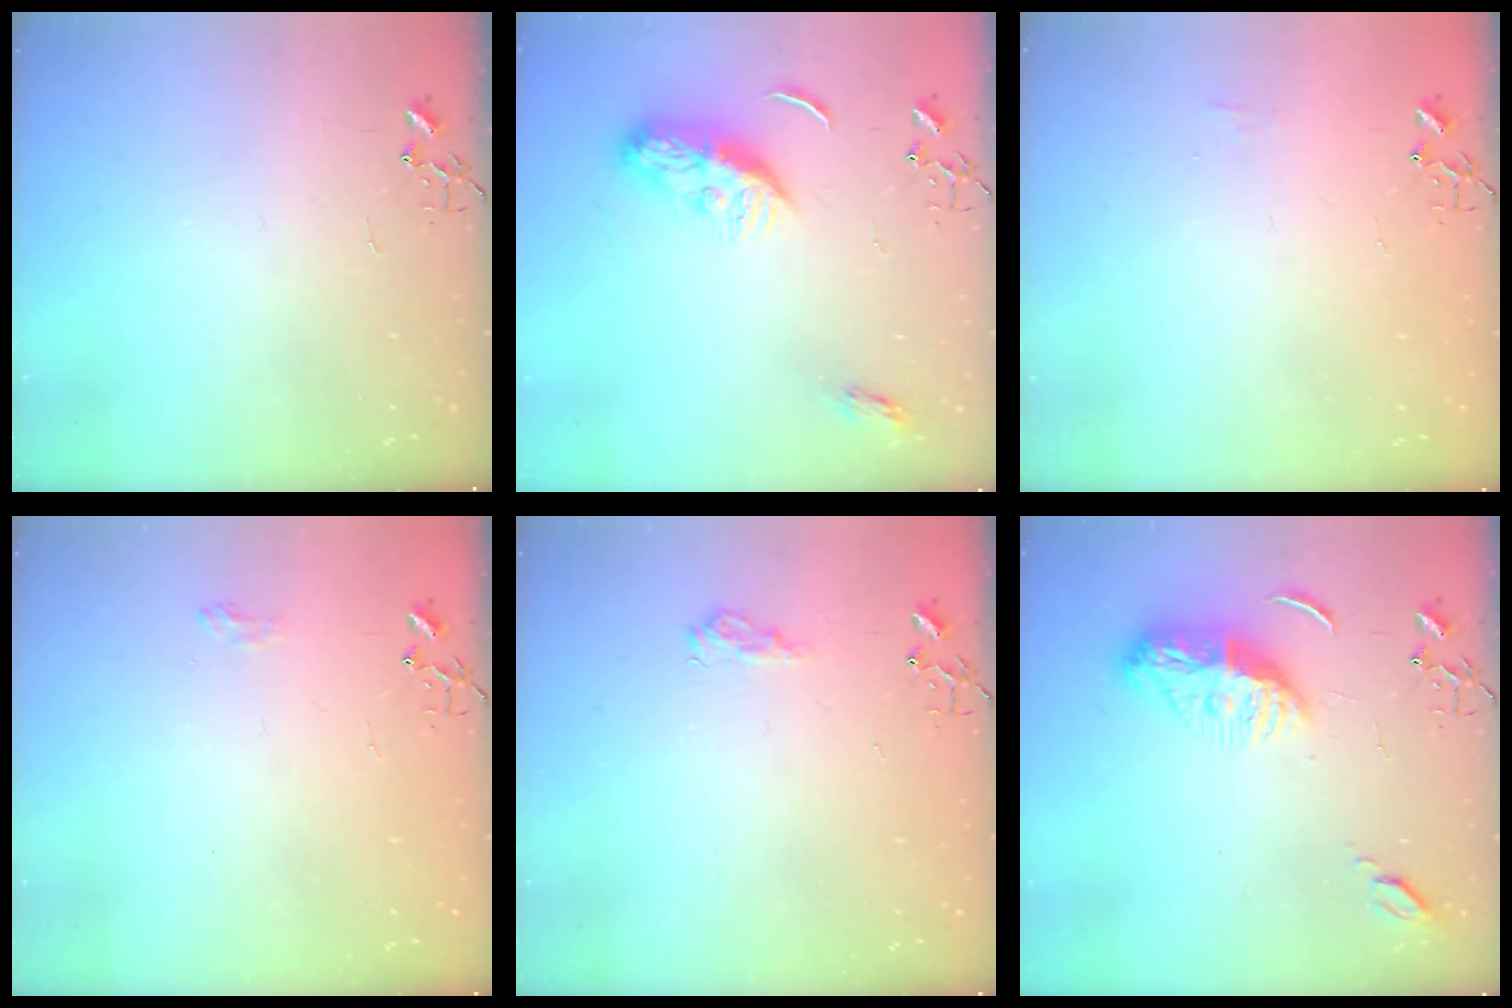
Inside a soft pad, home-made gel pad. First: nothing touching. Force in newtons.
{"total": 11.2, "press": 11.2, "slide": 0.5}
{"total": 5.1, "press": 5.1, "slide": 0.7}
{"total": 6.3, "press": 6.3, "slide": 0.8}
{"total": 8.2, "press": 8.2, "slide": 0.9}
{"total": 11.3, "press": 11.3, "slide": 0.3}